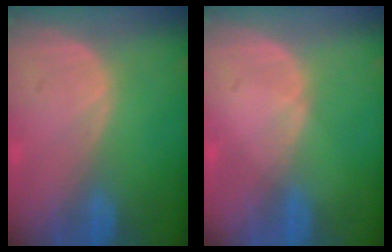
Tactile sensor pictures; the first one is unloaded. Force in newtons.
{"total": 0.6, "press": 0.5, "slide": 0.2}